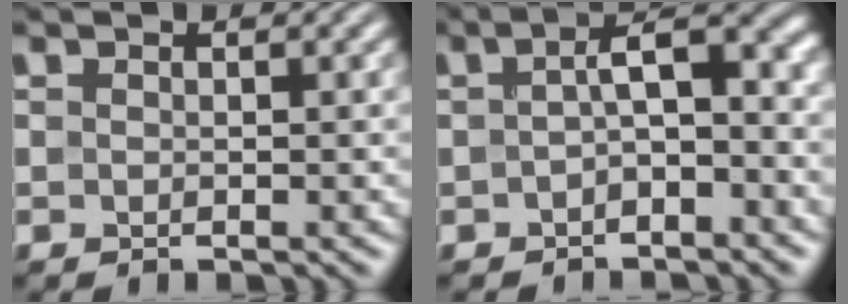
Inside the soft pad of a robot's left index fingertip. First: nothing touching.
{"total": 4.2, "force": [-0.6, 1.7, 3.8], "torque": [-0.059, 0.009, -0.015]}